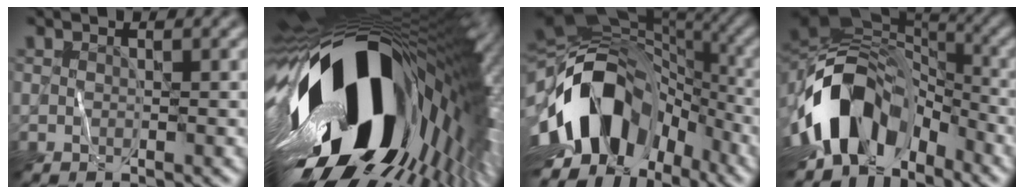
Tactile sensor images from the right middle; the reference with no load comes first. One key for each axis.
{"total": 22.2, "fx": -1.6, "fy": 11.7, "fz": 18.9, "tx": -0.344, "ty": -0.051, "tz": -0.037}
{"total": 15.1, "fx": -4.4, "fy": 10.0, "fz": 10.4, "tx": -0.184, "ty": 0.009, "tz": -0.092}
{"total": 13.8, "fx": -5.4, "fy": 8.8, "fz": 9.2, "tx": -0.178, "ty": 0.019, "tz": -0.112}